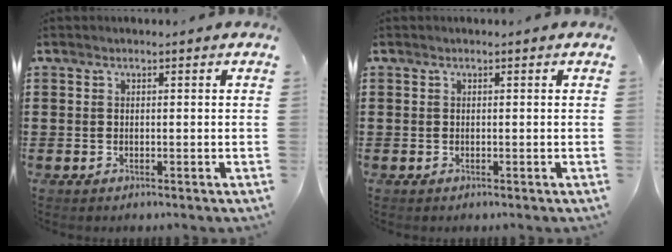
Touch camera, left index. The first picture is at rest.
{"total": 0.0}